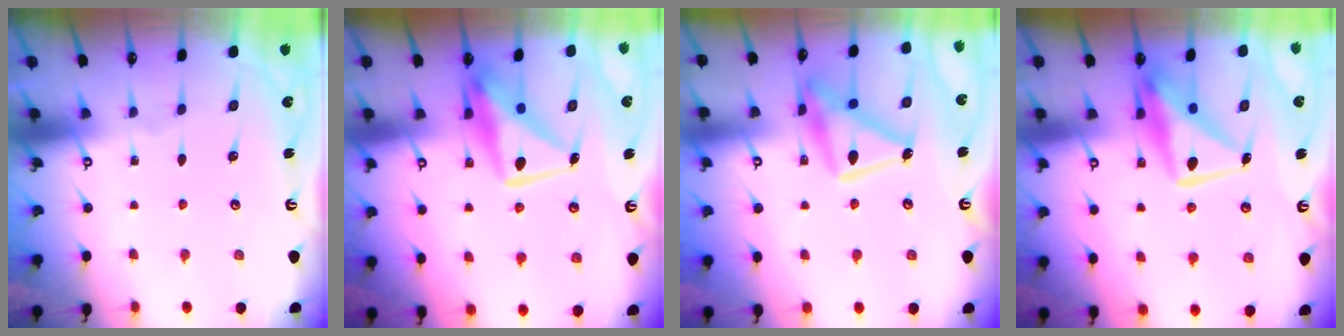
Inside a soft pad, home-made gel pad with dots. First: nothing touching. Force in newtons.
{"total": 12.6, "press": 12.6, "slide": 1.2}
{"total": 16.5, "press": 16.4, "slide": 1.3}
{"total": 12.6, "press": 12.6, "slide": 1.2}